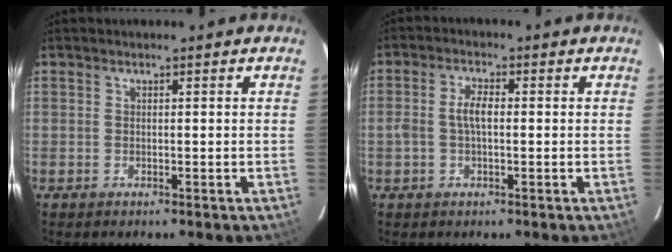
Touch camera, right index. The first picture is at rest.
{"total": 3.8, "force": [-0.2, 1.6, 3.5], "torque": [-0.072, 0.008, -0.004]}